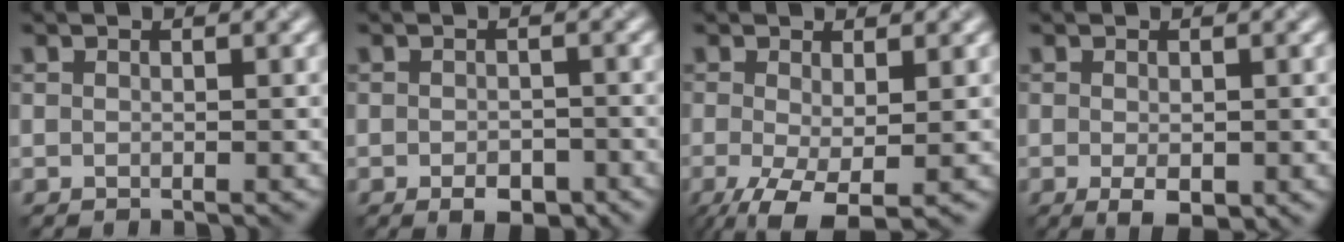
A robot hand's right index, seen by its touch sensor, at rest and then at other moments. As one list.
[{"total": 2.6, "force": [-1.4, 1.4, 1.7], "torque": [-0.025, -0.004, -0.021]}, {"total": 5.5, "force": [-2.1, 2.0, 4.7], "torque": [-0.104, -0.013, -0.038]}, {"total": 2.6, "force": [-0.8, 1.2, 2.1], "torque": [-0.037, -0.009, -0.008]}]